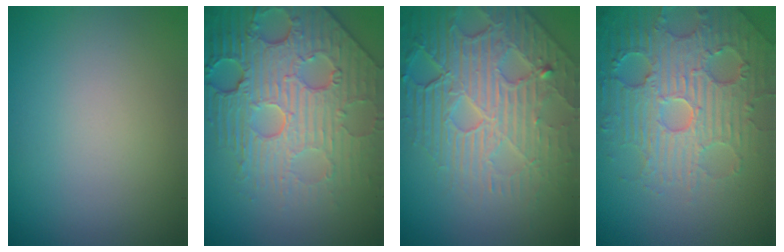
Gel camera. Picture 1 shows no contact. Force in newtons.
{"total": 7.7, "press": 5.9, "slide": 4.9}
{"total": 7.0, "press": 5.5, "slide": 4.4}
{"total": 5.3, "press": 5.2, "slide": 1.2}